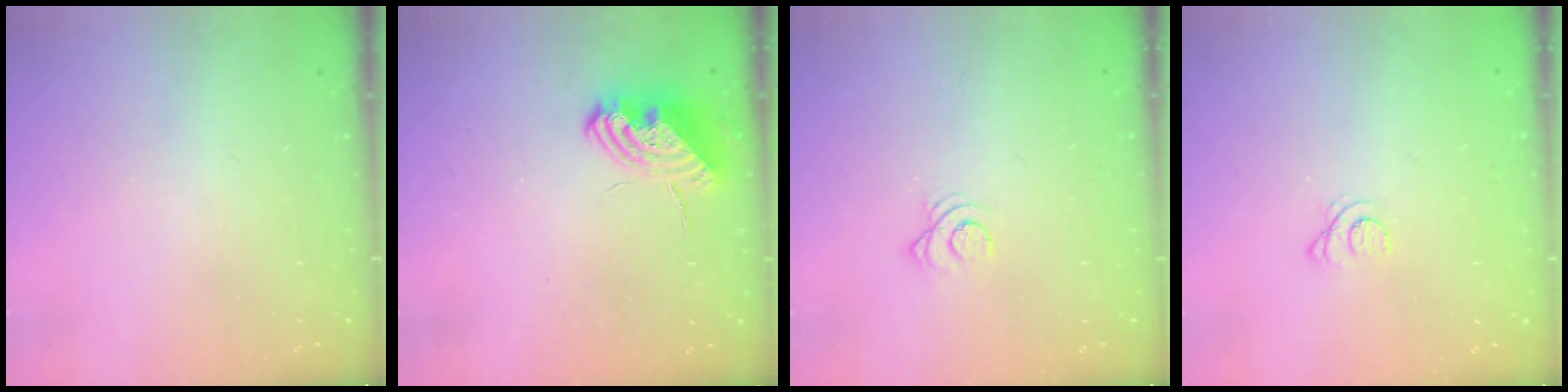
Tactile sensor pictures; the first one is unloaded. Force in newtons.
{"total": 9.1, "press": 9.0, "slide": 1.4}
{"total": 2.5, "press": 2.5, "slide": 0.3}
{"total": 1.6, "press": 1.6, "slide": 0.2}